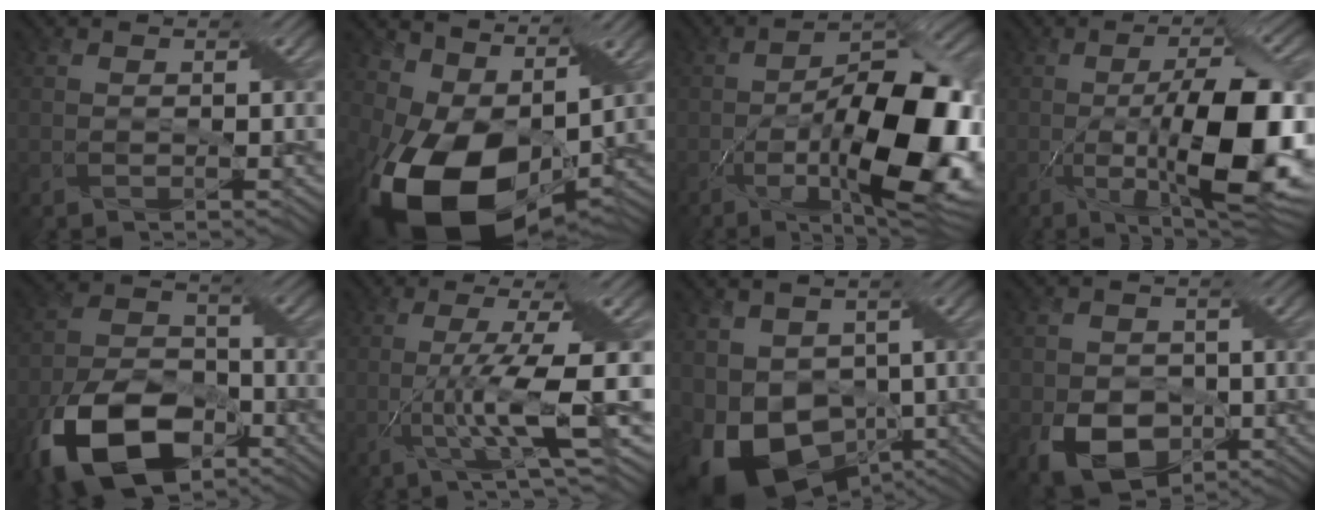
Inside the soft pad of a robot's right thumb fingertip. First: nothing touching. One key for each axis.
{"total": 16.0, "fx": -0.8, "fy": 10.2, "fz": 12.2, "tx": -0.243, "ty": -0.021, "tz": -0.004}
{"total": 18.8, "fx": -5.6, "fy": 7.6, "fz": 16.2, "tx": -0.237, "ty": -0.007, "tz": -0.088}
{"total": 16.5, "fx": -3.4, "fy": 5.2, "fz": 15.3, "tx": -0.234, "ty": -0.007, "tz": -0.052}
{"total": 15.5, "fx": -8.8, "fy": 8.8, "fz": 9.3, "tx": -0.199, "ty": -0.031, "tz": -0.174}
{"total": 9.6, "fx": -1.9, "fy": 1.1, "fz": 9.3, "tx": -0.158, "ty": 0.016, "tz": -0.035}
{"total": 13.8, "fx": -4.2, "fy": 10.0, "fz": 8.5, "tx": -0.162, "ty": -0.026, "tz": -0.056}
{"total": 7.4, "fx": -2.7, "fy": 5.6, "fz": 3.9, "tx": -0.077, "ty": -0.021, "tz": -0.046}